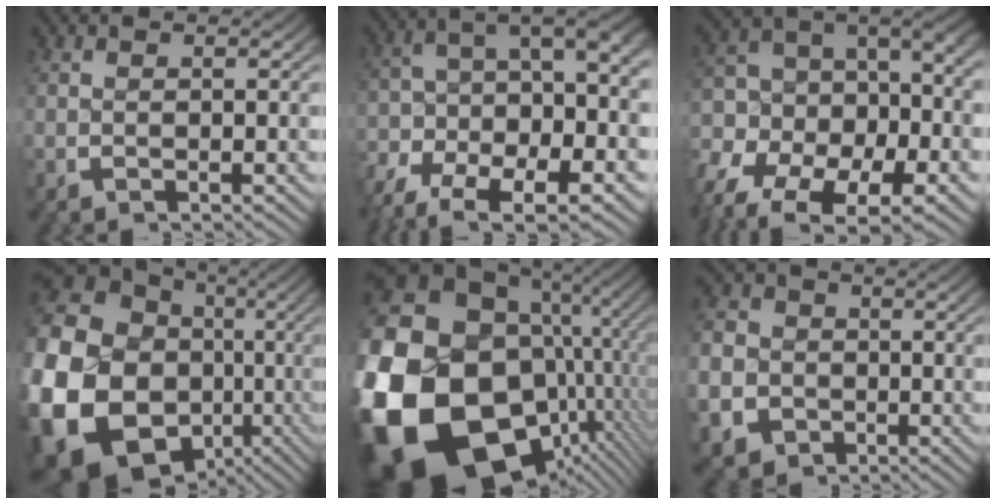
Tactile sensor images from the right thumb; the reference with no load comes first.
{"total": 12.3, "force": [-3.6, 7.6, 9.0], "torque": [-0.148, -0.035, -0.060]}
{"total": 14.8, "force": [-3.7, 10.1, 10.1], "torque": [-0.184, -0.038, -0.051]}
{"total": 22.9, "force": [-4.9, 17.9, 13.3], "torque": [-0.341, -0.107, -0.046]}
{"total": 30.0, "force": [-7.2, 21.8, 19.2], "torque": [-0.390, -0.109, -0.080]}
{"total": 10.8, "force": [-2.9, 9.6, 4.0], "torque": [-0.097, -0.042, -0.047]}